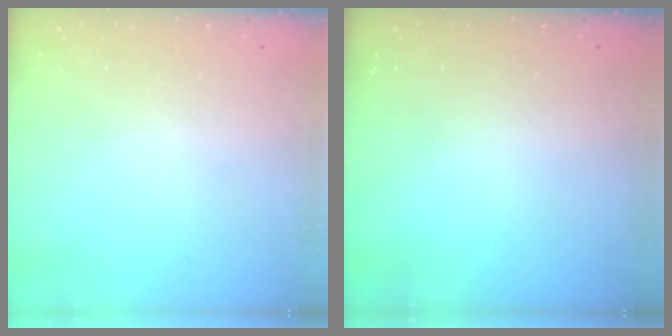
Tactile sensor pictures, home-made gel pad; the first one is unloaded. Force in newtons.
{"total": 0.0}